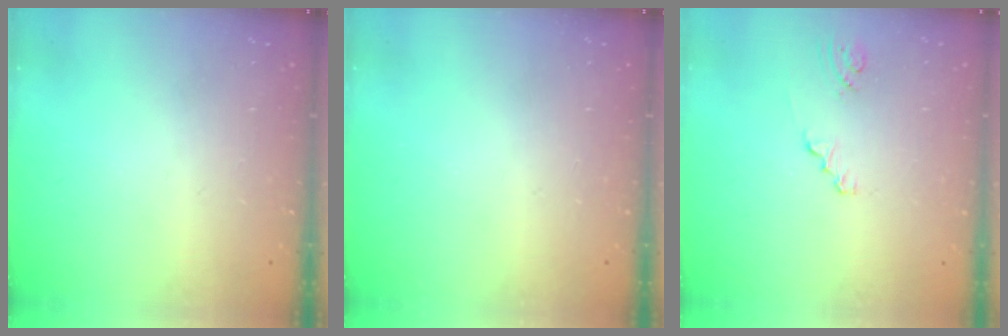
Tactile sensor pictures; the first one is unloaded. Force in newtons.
{"total": 0.0}
{"total": 1.2, "press": 1.1, "slide": 0.1}